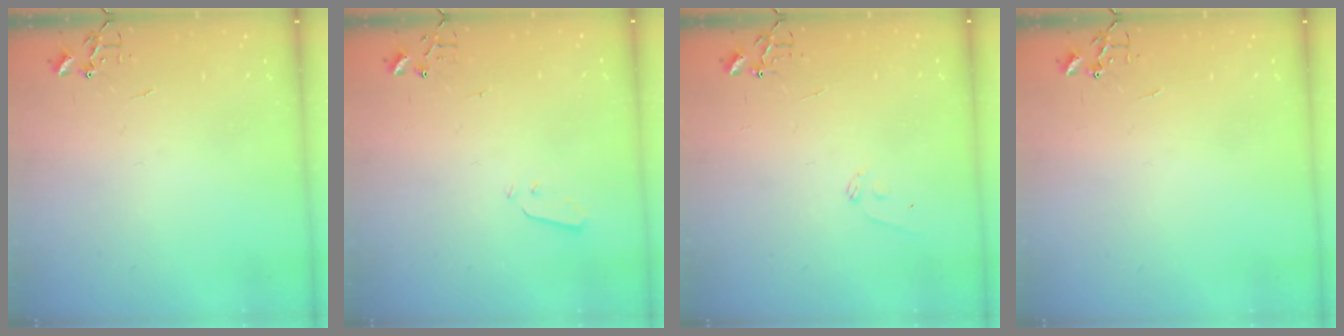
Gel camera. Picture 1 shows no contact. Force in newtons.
{"total": 3.0, "press": 2.9, "slide": 0.3}
{"total": 7.1, "press": 7.0, "slide": 0.7}
{"total": 0.0}